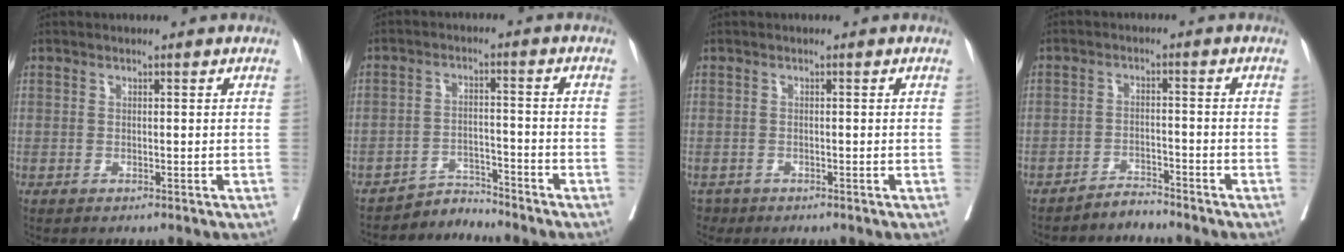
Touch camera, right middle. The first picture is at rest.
{"total": 2.2, "force": [-0.9, -0.8, -1.9], "torque": [0.044, -0.006, -0.012]}
{"total": 1.1, "force": [-0.9, 0.6, -0.2], "torque": [0.001, 0.000, -0.015]}
{"total": 1.1, "force": [0.2, -0.8, -0.8], "torque": [0.022, -0.018, 0.003]}